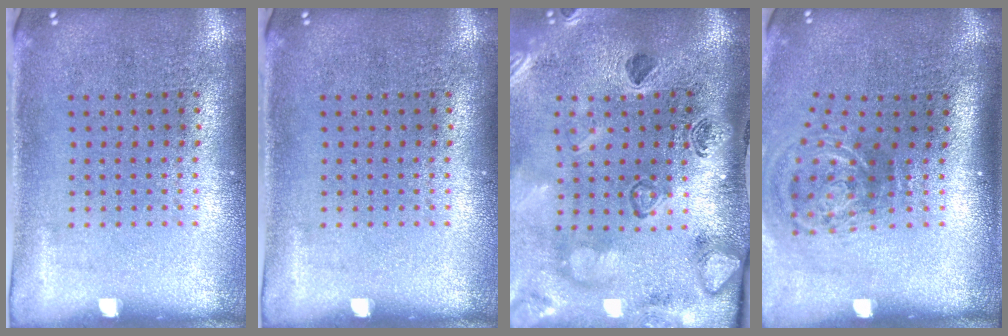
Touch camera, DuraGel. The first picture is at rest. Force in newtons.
{"total": 0.0}
{"total": 2.8, "press": 2.5, "slide": 1.3}
{"total": 2.2, "press": 1.4, "slide": 1.7}